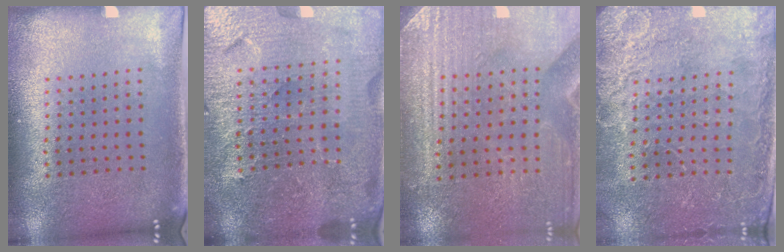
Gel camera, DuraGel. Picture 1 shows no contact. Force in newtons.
{"total": 5.3, "press": 4.9, "slide": 2.2}
{"total": 3.1, "press": 3.1, "slide": 0.6}
{"total": 2.8, "press": 2.7, "slide": 0.4}